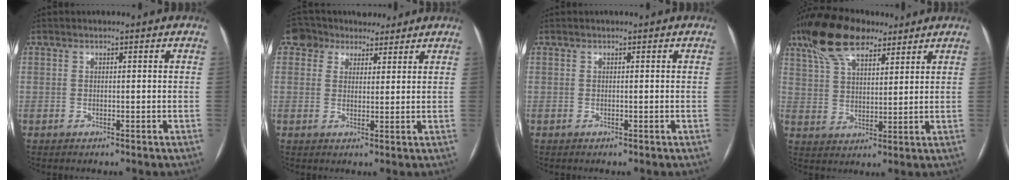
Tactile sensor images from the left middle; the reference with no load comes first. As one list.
[{"total": 6.8, "force": [5.3, 4.2, 1.2], "torque": [-0.026, 0.027, 0.085]}, {"total": 0.0}, {"total": 12.4, "force": [8.9, 4.8, 7.2], "torque": [-0.150, 0.033, 0.167]}]